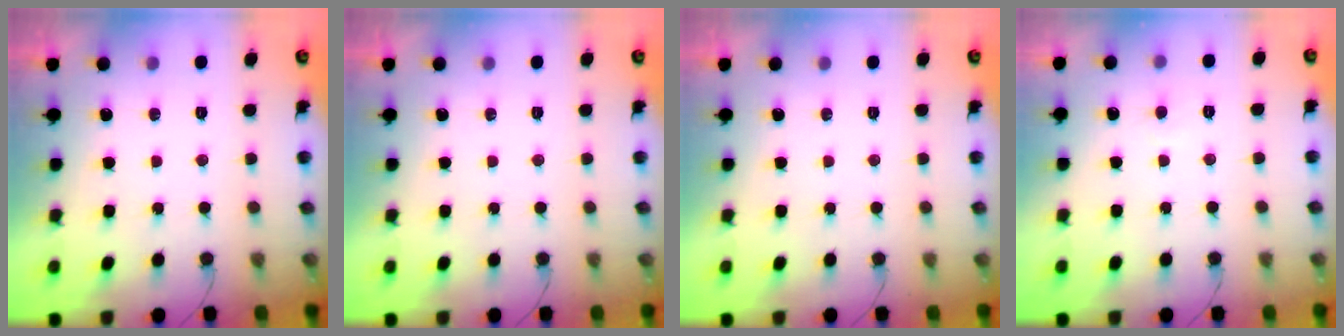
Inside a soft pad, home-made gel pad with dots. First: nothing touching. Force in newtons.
{"total": 0.0}
{"total": 0.0}
{"total": 3.6, "press": 3.6, "slide": 0.3}